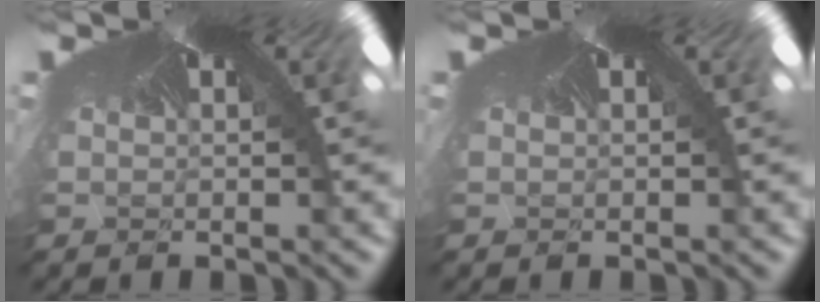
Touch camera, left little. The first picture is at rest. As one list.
[{"total": 0.0}]